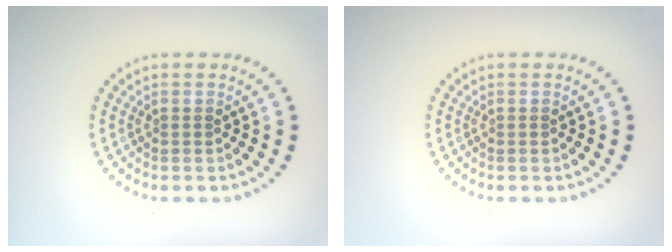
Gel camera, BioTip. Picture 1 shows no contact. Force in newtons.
{"total": 0.0}